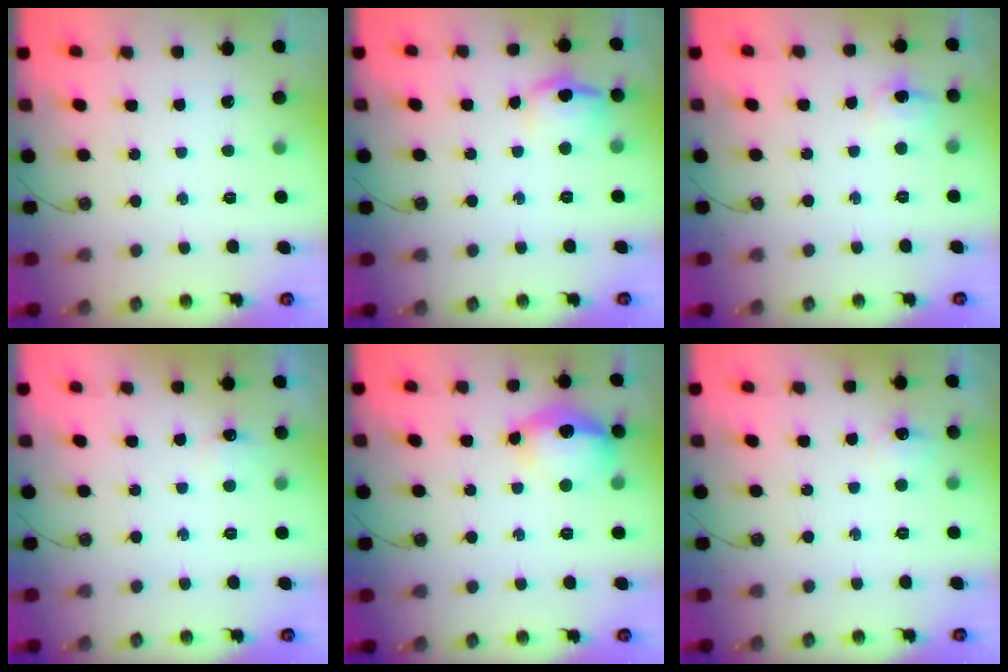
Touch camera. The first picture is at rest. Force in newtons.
{"total": 9.3, "press": 9.2, "slide": 1.3}
{"total": 6.6, "press": 6.6, "slide": 0.7}
{"total": 4.8, "press": 4.0, "slide": 2.7}
{"total": 14.2, "press": 14.1, "slide": 1.7}
{"total": 6.4, "press": 6.3, "slide": 0.8}